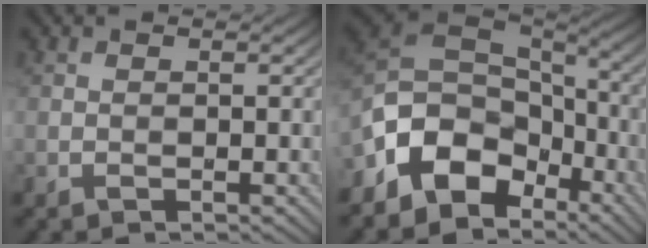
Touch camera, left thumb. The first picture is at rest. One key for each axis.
{"total": 12.0, "fx": -4.9, "fy": 8.4, "fz": 7.1, "tx": -0.169, "ty": -0.017, "tz": -0.085}